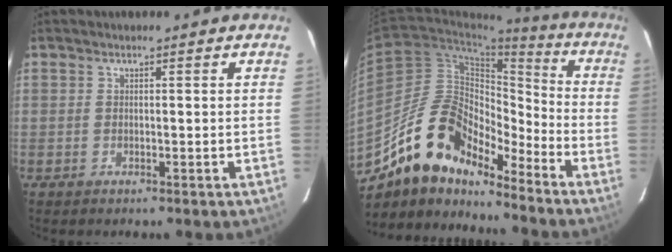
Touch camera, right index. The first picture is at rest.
{"total": 16.8, "force": [-13.4, 6.8, 7.6], "torque": [-0.135, 0.016, -0.248]}